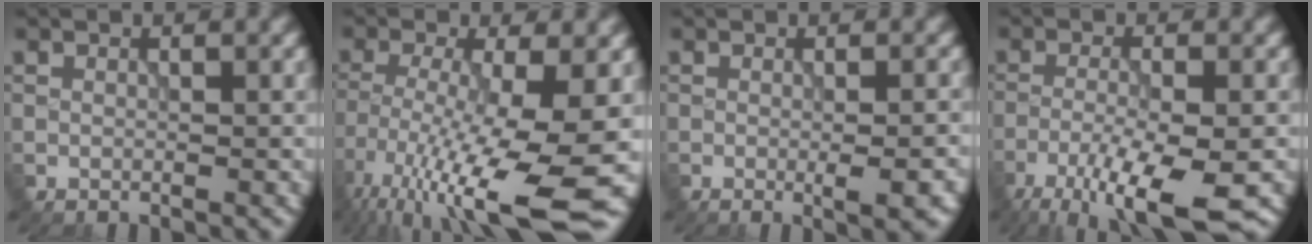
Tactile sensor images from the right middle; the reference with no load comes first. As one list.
[{"total": 13.5, "force": [-6.3, 3.3, 11.5], "torque": [-0.226, -0.029, -0.101]}, {"total": 3.4, "force": [-0.7, 0.9, 3.2], "torque": [-0.038, -0.003, -0.007]}, {"total": 8.1, "force": [-4.9, 1.6, 6.2], "torque": [-0.114, -0.013, -0.092]}]